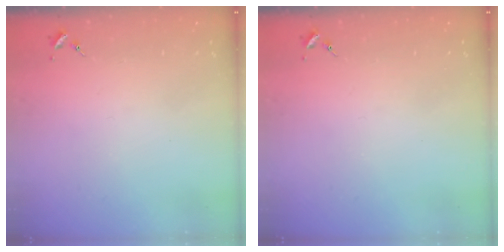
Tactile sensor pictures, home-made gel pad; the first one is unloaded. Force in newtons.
{"total": 0.0}